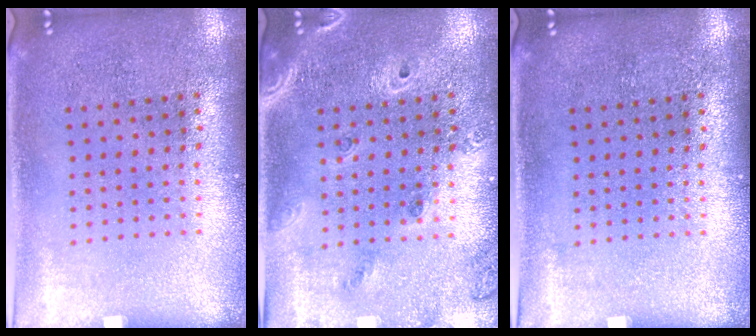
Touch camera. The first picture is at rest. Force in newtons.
{"total": 1.5, "press": 1.4, "slide": 0.6}
{"total": 0.0}